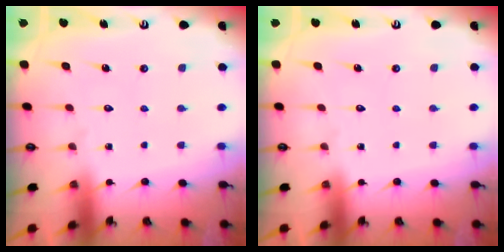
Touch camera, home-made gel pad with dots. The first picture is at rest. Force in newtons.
{"total": 0.0}